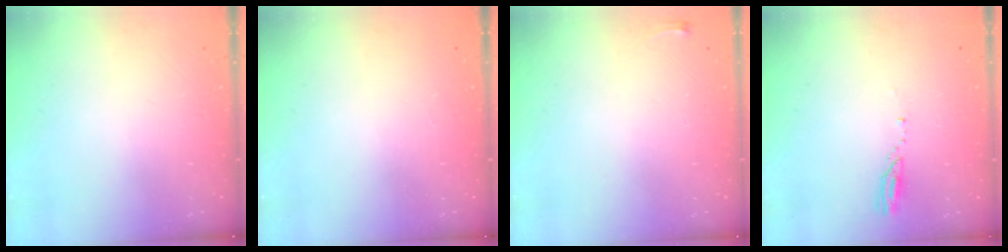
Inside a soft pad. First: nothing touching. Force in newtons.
{"total": 0.0}
{"total": 2.6, "press": 2.6, "slide": 0.6}
{"total": 3.3, "press": 3.3, "slide": 0.3}